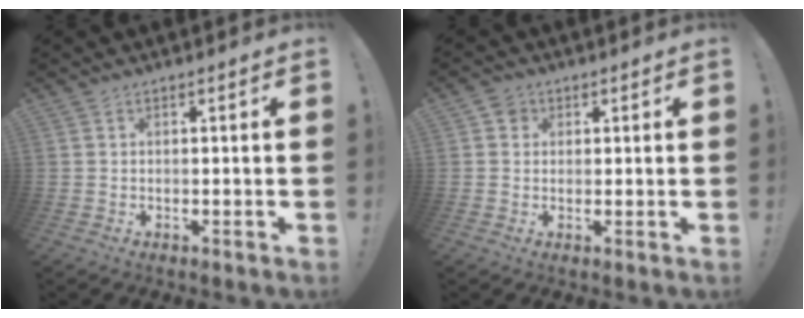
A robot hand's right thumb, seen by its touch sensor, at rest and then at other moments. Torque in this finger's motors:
{"motor_torque": [-0.01, 0.16, 0.10, -0.13, 0.01]}